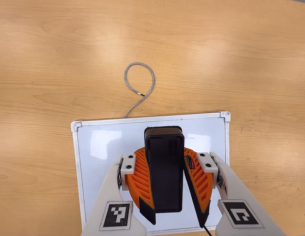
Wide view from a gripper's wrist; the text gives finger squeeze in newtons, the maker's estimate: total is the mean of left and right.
{"total": 11.2, "left": 10.8, "right": 11.6}